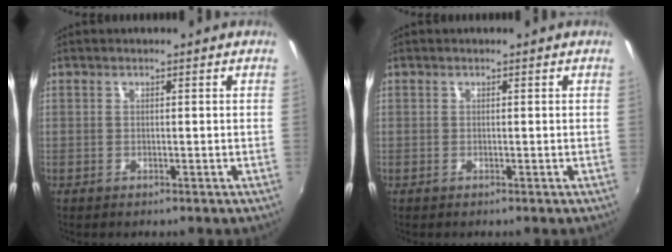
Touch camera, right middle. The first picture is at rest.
{"total": 0.0}